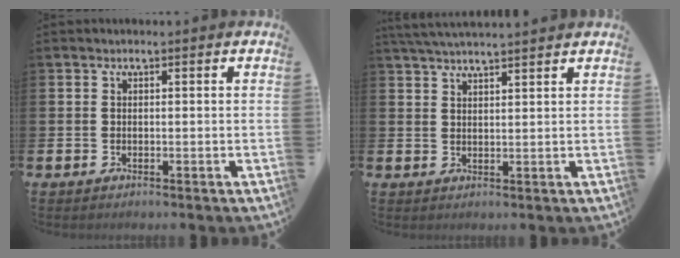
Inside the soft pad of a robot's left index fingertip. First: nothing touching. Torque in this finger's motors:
{"motor_torque": [0.94, -1.20, 0.16, 0.11]}